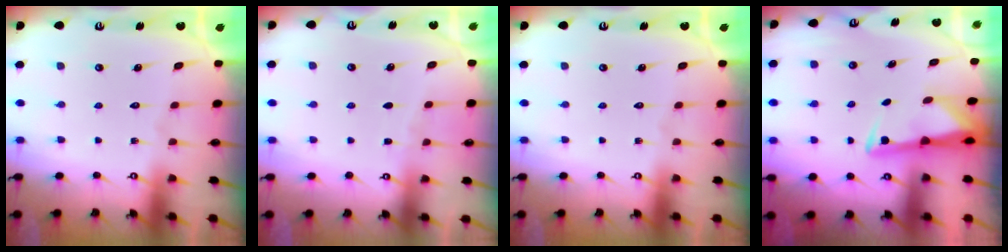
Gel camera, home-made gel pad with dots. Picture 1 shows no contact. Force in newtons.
{"total": 2.3, "press": 2.2, "slide": 0.3}
{"total": 0.0}
{"total": 2.8, "press": 2.7, "slide": 0.5}